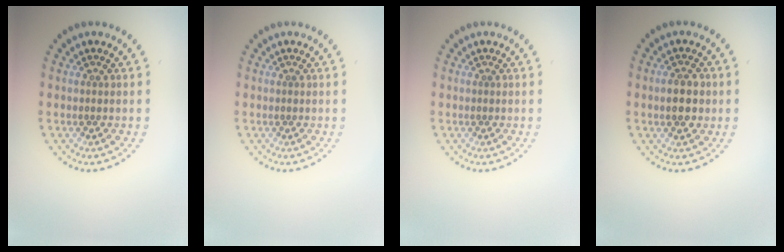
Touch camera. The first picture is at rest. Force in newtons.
{"total": 0.0}
{"total": 0.0}
{"total": 2.8, "press": 2.8, "slide": 0.1}